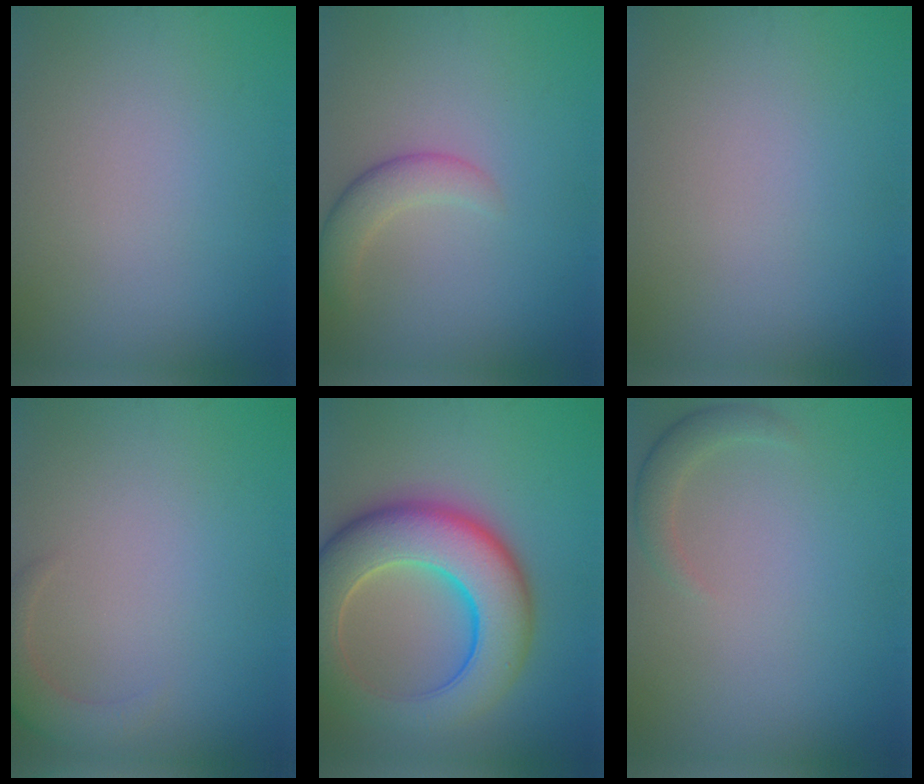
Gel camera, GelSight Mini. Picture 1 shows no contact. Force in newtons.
{"total": 2.6, "press": 2.6, "slide": 0.2}
{"total": 0.0}
{"total": 2.3, "press": 2.3, "slide": 0.4}
{"total": 10.9, "press": 10.9, "slide": 0.2}
{"total": 1.9, "press": 1.9, "slide": 0.3}